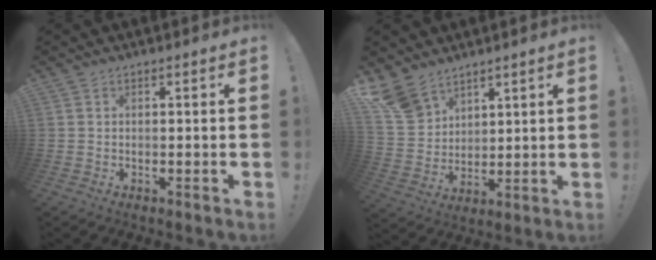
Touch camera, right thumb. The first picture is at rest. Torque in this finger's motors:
{"motor_torque": [0.28, 1.18, 0.40, 0.63, 0.01]}